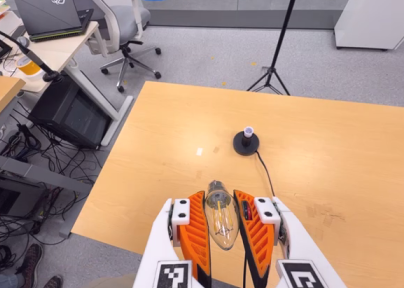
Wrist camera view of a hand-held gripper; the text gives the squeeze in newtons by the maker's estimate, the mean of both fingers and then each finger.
{"total": 20.3, "left": 21.7, "right": 18.9}